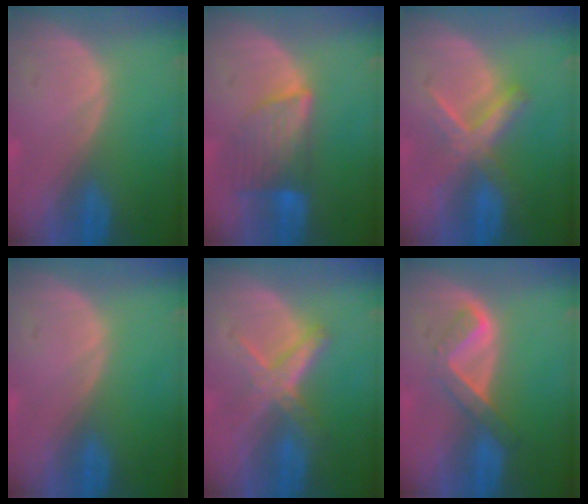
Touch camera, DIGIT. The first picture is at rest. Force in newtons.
{"total": 6.9, "press": 6.4, "slide": 2.6}
{"total": 5.5, "press": 5.5, "slide": 1.0}
{"total": 0.0}
{"total": 5.8, "press": 5.4, "slide": 2.1}
{"total": 5.4, "press": 4.7, "slide": 2.6}